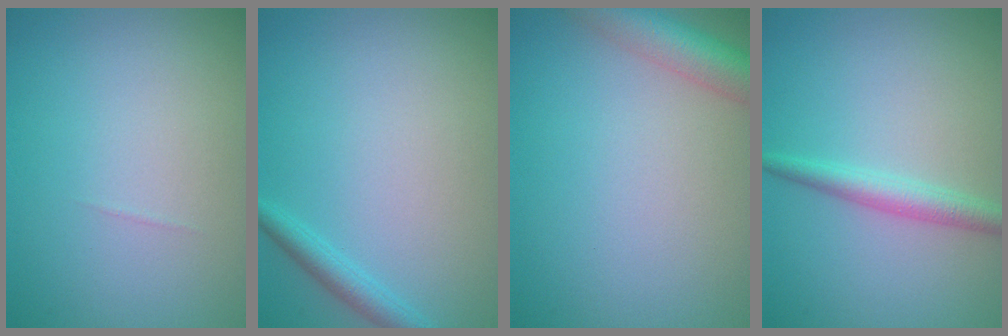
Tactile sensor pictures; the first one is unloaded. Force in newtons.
{"total": 1.8, "press": 1.7, "slide": 0.1}
{"total": 4.4, "press": 4.4, "slide": 0.3}
{"total": 2.4, "press": 2.4, "slide": 0.1}